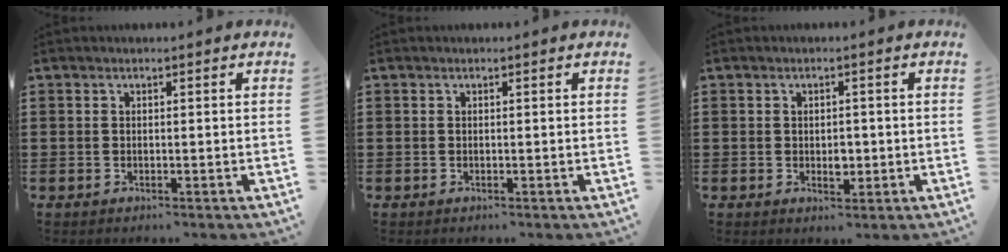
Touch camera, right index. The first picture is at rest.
{"total": 0.0}
{"total": 2.2, "force": [-0.2, 1.3, 1.8], "torque": [-0.026, -0.003, -0.005]}